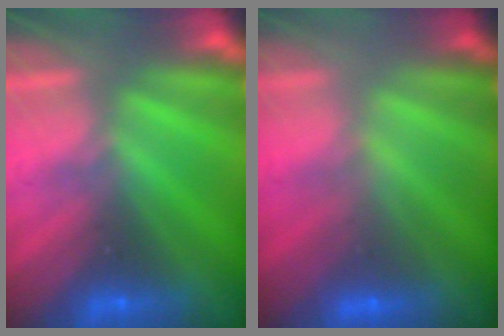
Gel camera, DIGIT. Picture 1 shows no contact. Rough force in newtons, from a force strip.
{"total": 2.2}